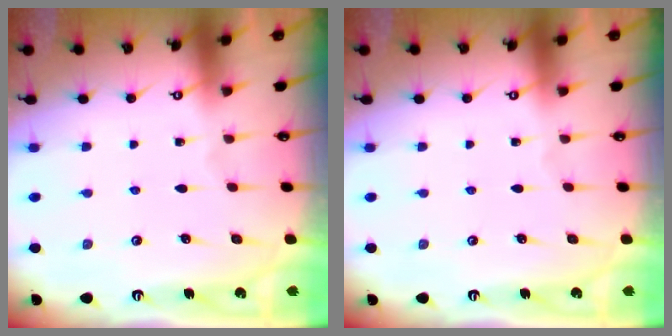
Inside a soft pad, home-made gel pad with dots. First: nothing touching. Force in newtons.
{"total": 0.0}